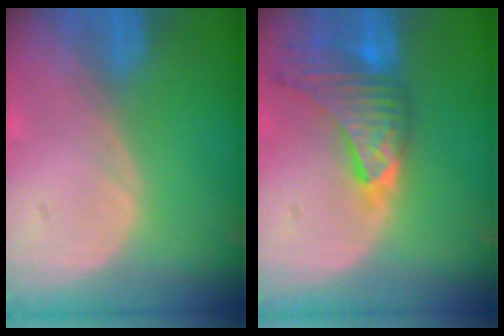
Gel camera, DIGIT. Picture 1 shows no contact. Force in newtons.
{"total": 9.0, "press": 8.4, "slide": 3.2}